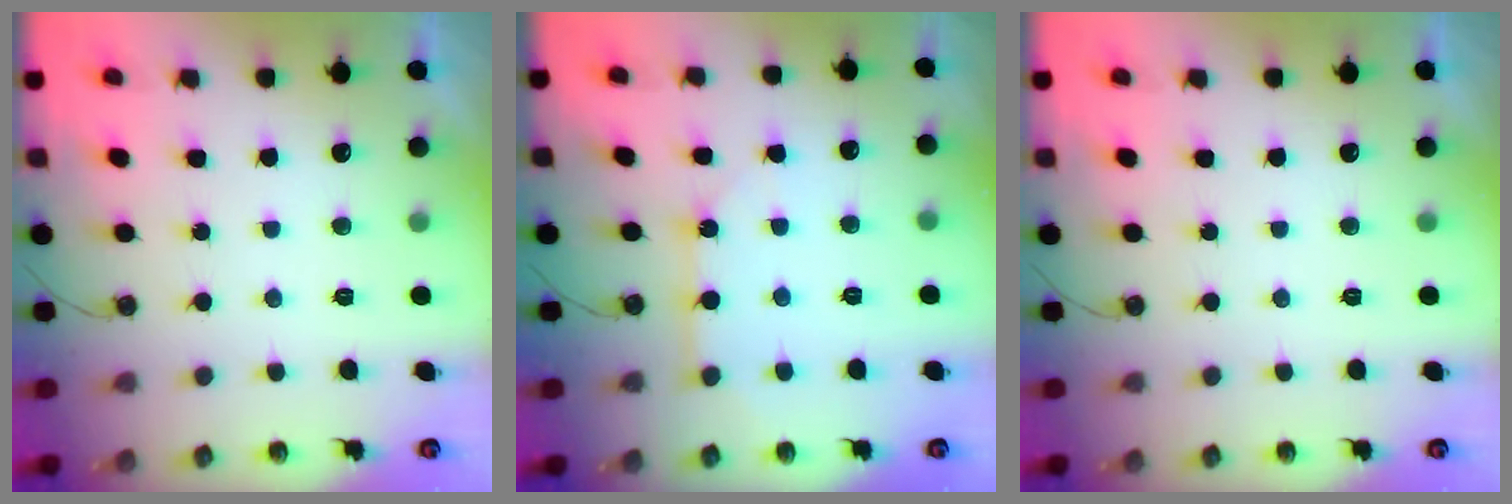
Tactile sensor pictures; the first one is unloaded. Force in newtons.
{"total": 7.7, "press": 7.7, "slide": 0.8}
{"total": 0.0}